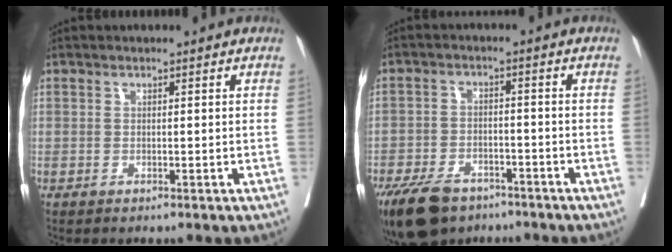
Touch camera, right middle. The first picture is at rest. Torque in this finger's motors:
{"motor_torque": [0.46, -0.27, 0.19, 0.04]}